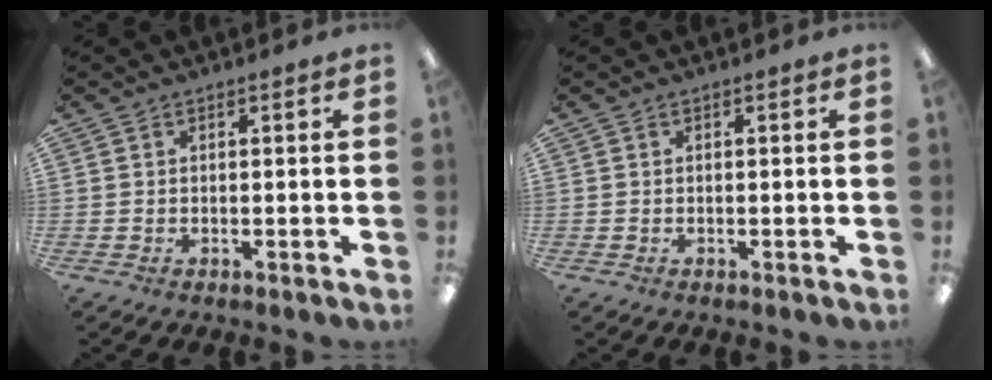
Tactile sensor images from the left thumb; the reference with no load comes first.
{"total": 0.0}